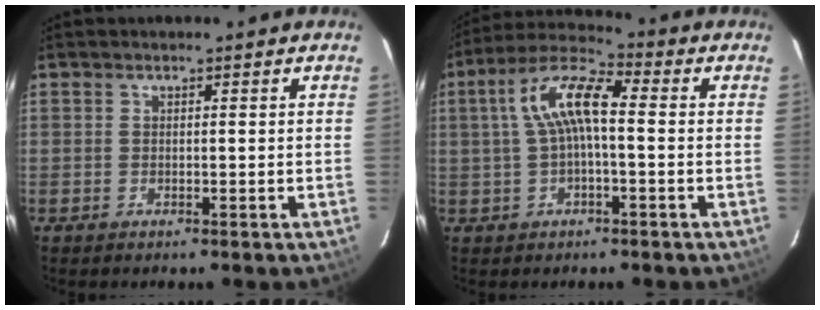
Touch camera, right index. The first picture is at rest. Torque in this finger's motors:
{"motor_torque": [0.75, -0.29, 0.61, 0.19]}